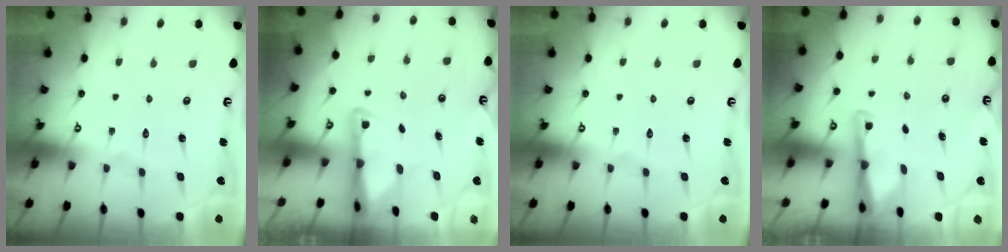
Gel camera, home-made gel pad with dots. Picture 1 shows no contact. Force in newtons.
{"total": 2.9, "press": 2.9, "slide": 0.6}
{"total": 0.0}
{"total": 3.0, "press": 3.0, "slide": 0.3}